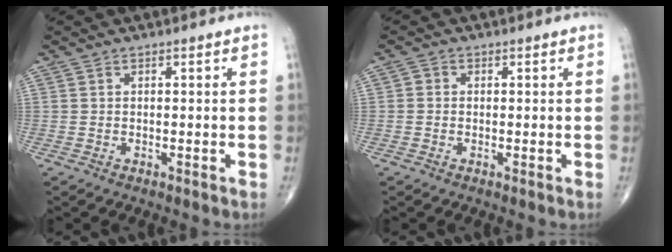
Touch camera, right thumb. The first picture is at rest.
{"total": 1.2, "force": [-0.1, 1.1, 0.5], "torque": [-0.002, 0.003, -0.006]}